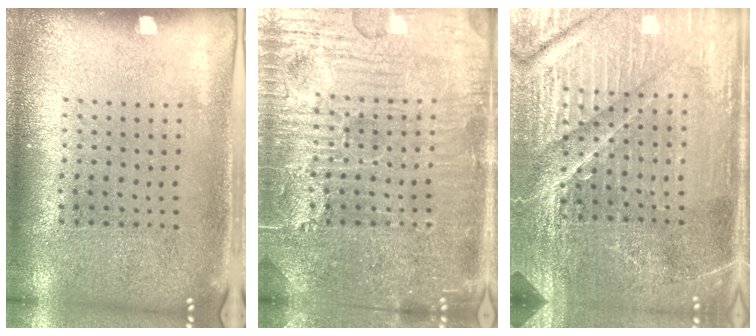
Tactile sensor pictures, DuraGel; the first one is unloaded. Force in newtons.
{"total": 4.7, "press": 4.6, "slide": 0.4}
{"total": 5.2, "press": 4.9, "slide": 1.9}